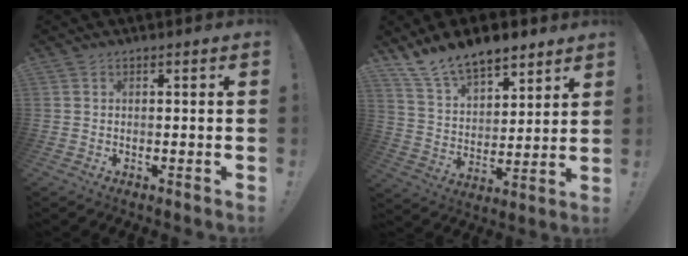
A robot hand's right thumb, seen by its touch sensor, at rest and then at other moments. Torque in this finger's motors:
{"motor_torque": [1.63, 1.67, 1.00, 1.04, 0.02]}